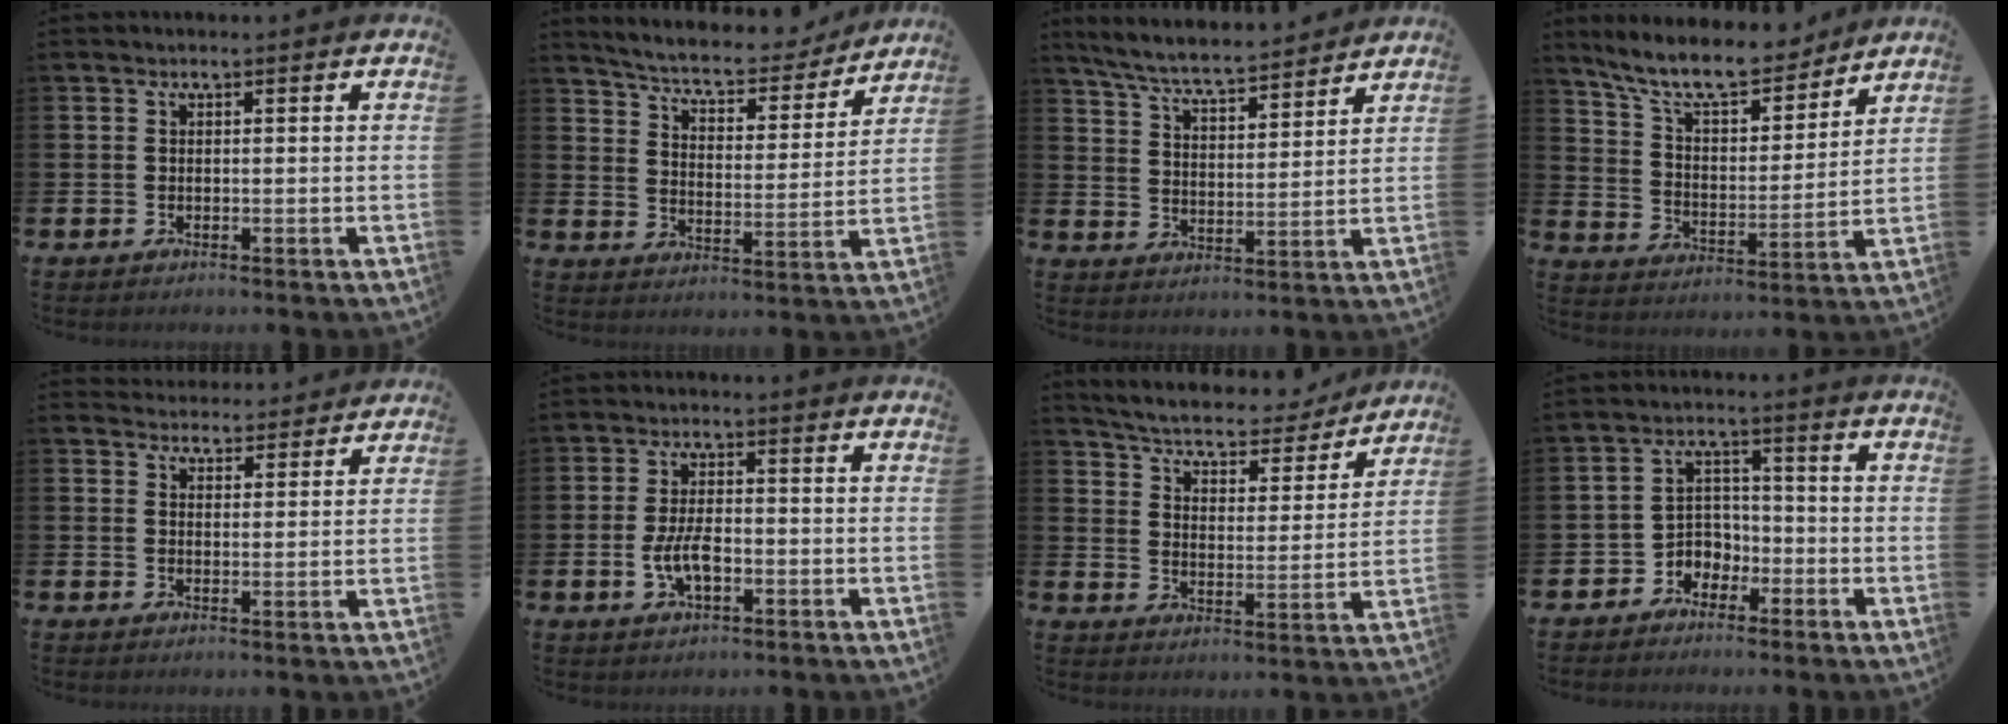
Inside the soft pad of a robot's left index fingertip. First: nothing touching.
{"total": 6.3, "force": [5.9, 1.4, 1.6], "torque": [-0.059, -0.046, 0.097]}
{"total": 6.6, "force": [6.2, 0.6, 1.9], "torque": [-0.068, -0.042, 0.109]}
{"total": 10.5, "force": [9.4, 2.6, 3.8], "torque": [-0.104, -0.063, 0.166]}
{"total": 3.6, "force": [3.5, 0.8, -0.3], "torque": [-0.005, -0.021, 0.065]}
{"total": 4.6, "force": [-1.1, 2.2, 3.9], "torque": [-0.074, 0.003, -0.021]}
{"total": 5.4, "force": [5.2, 1.2, 1.1], "torque": [-0.053, -0.041, 0.085]}
{"total": 3.4, "force": [-2.1, 2.6, 0.3], "torque": [-0.026, 0.001, -0.051]}